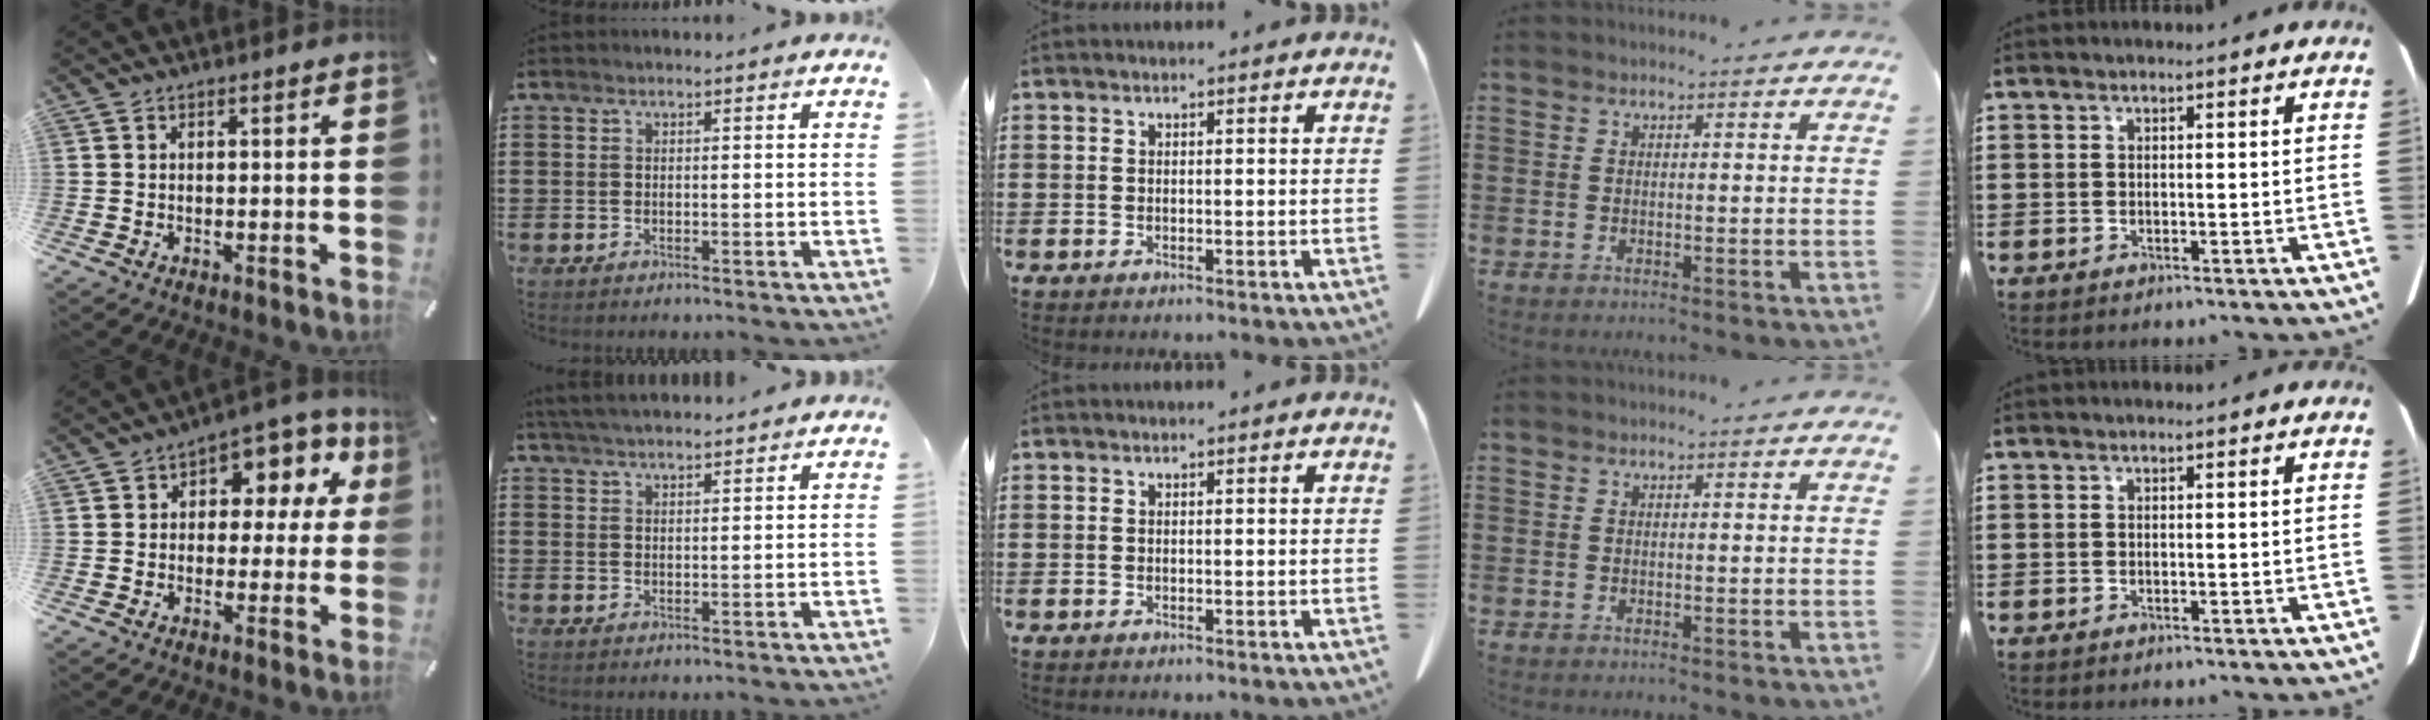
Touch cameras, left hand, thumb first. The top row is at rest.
{"thumb": {"total": 8.8, "force": [2.7, 6.2, 5.7], "torque": [-0.072, -0.015, 0.044]}, "index": {"total": 3.5, "force": [3.4, 0.0, 0.7], "torque": [-0.024, -0.006, 0.064]}}